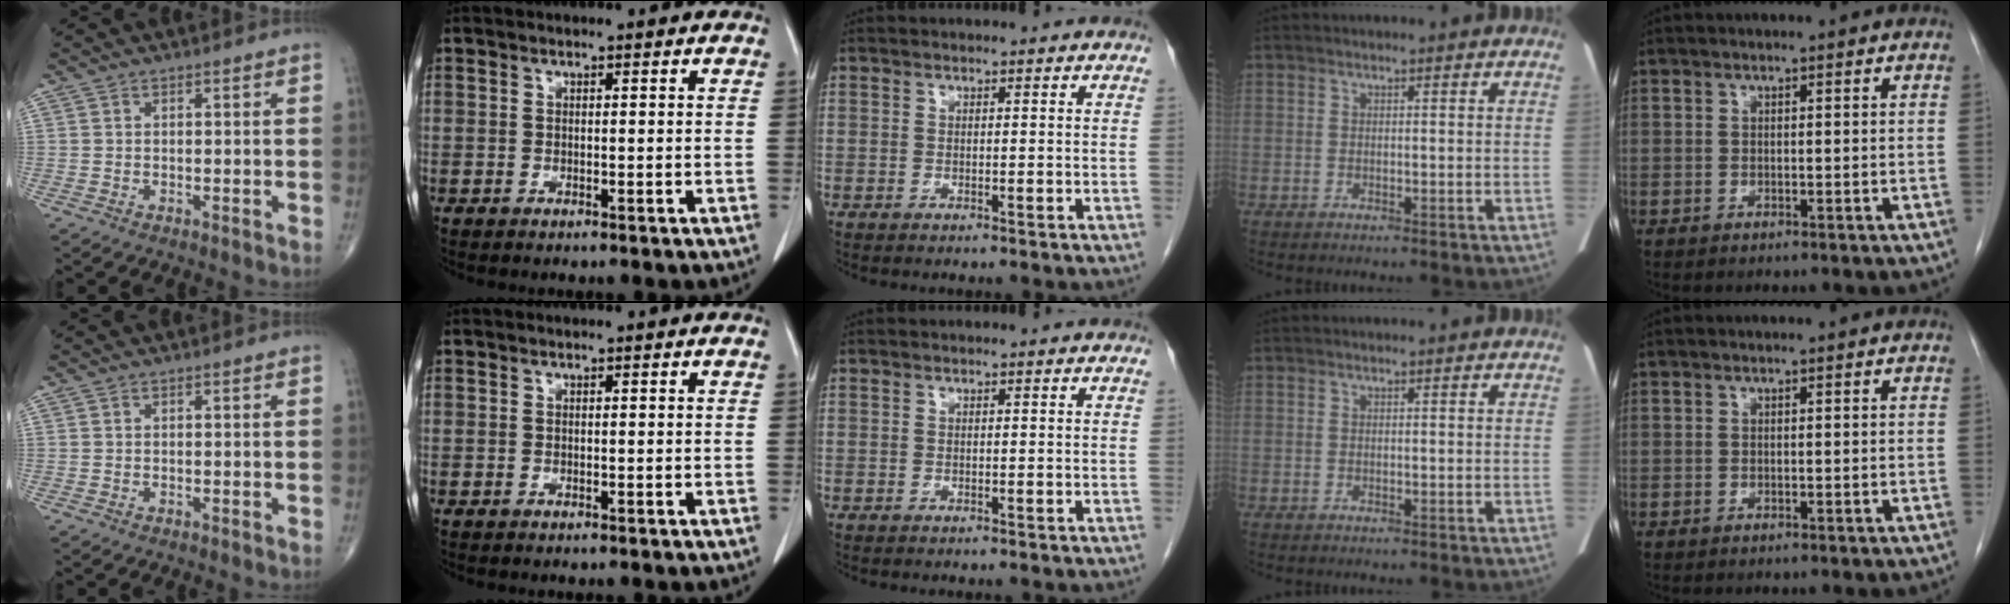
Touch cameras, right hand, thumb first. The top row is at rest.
{}